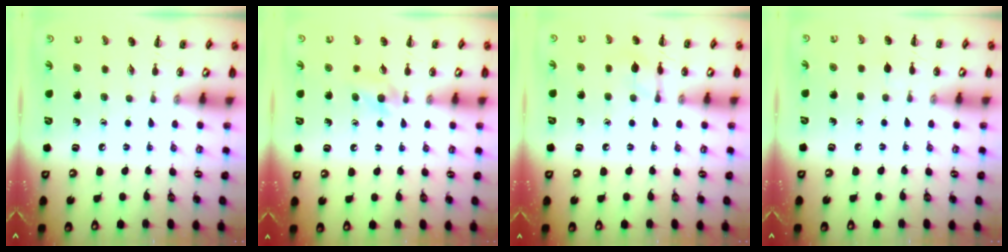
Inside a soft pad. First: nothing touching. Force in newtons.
{"total": 4.6, "press": 4.3, "slide": 1.6}
{"total": 6.8, "press": 6.7, "slide": 0.8}
{"total": 2.7, "press": 2.5, "slide": 1.1}